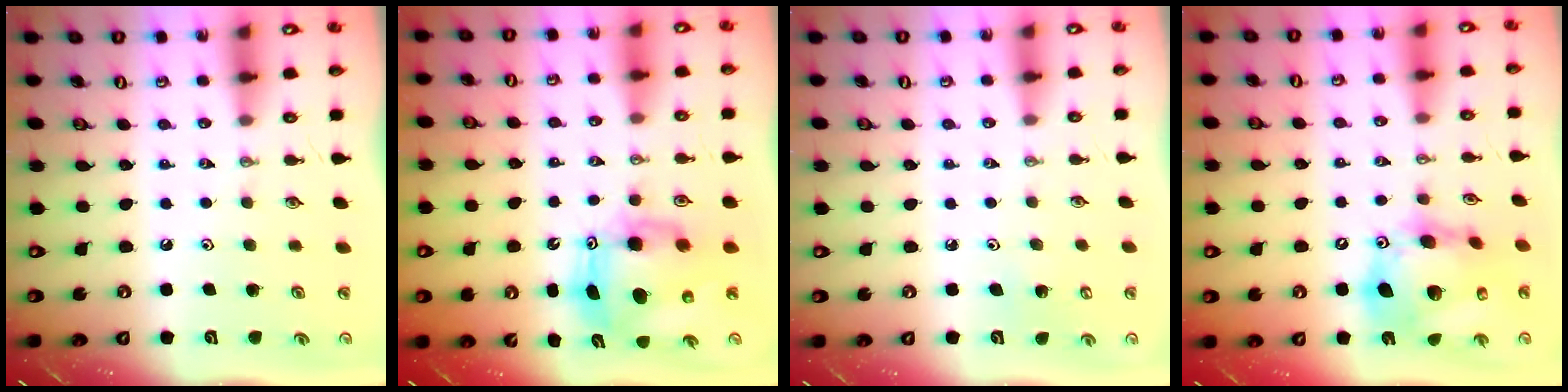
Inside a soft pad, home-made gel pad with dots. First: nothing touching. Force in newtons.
{"total": 10.2, "press": 10.1, "slide": 1.0}
{"total": 3.8, "press": 3.7, "slide": 0.3}
{"total": 19.4, "press": 19.3, "slide": 2.1}